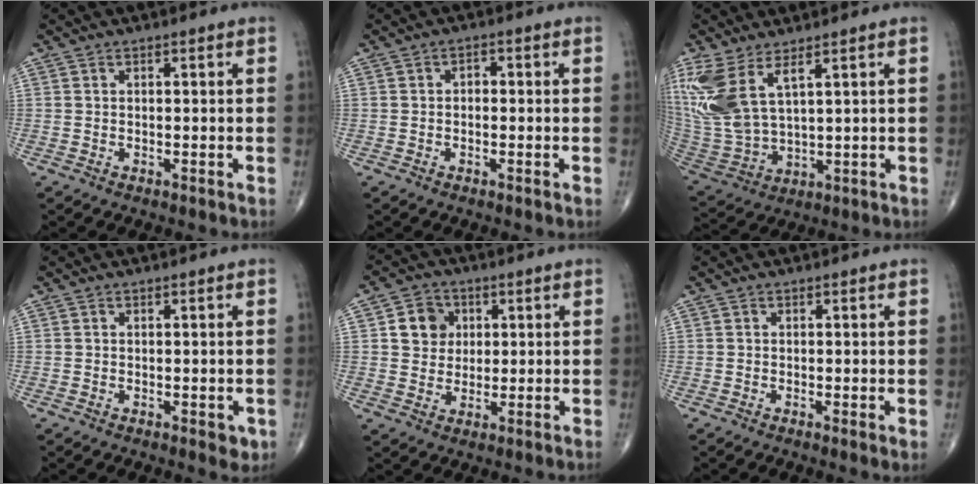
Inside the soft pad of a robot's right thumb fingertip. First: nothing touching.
{"total": 1.6, "force": [-0.1, 1.2, 1.2], "torque": [-0.009, 0.007, -0.007]}
{"total": 13.6, "force": [6.5, 5.5, 10.6], "torque": [-0.247, -0.029, 0.151]}
{"total": 2.0, "force": [-0.4, 1.1, 1.6], "torque": [-0.007, -0.001, -0.006]}
{"total": 6.6, "force": [1.7, 5.8, 2.6], "torque": [-0.011, -0.002, 0.027]}
{"total": 1.1, "force": [0.0, 0.2, 1.1], "torque": [-0.021, -0.006, -0.003]}